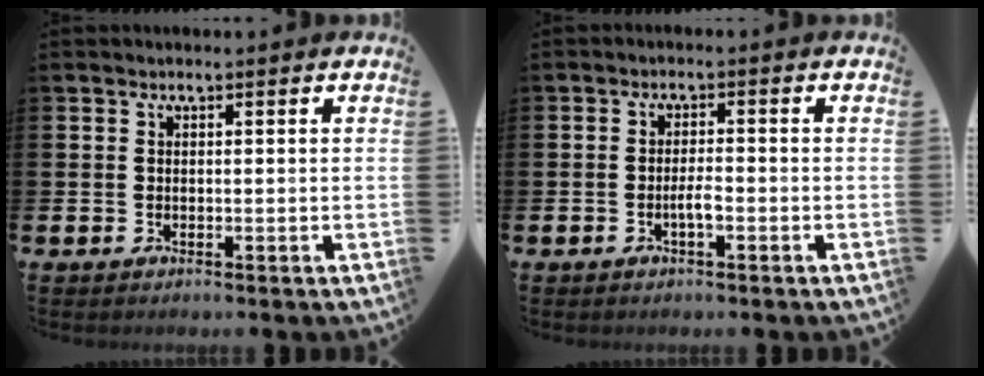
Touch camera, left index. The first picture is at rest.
{"total": 1.9, "force": [-0.8, 0.5, 1.7], "torque": [-0.039, 0.006, -0.014]}